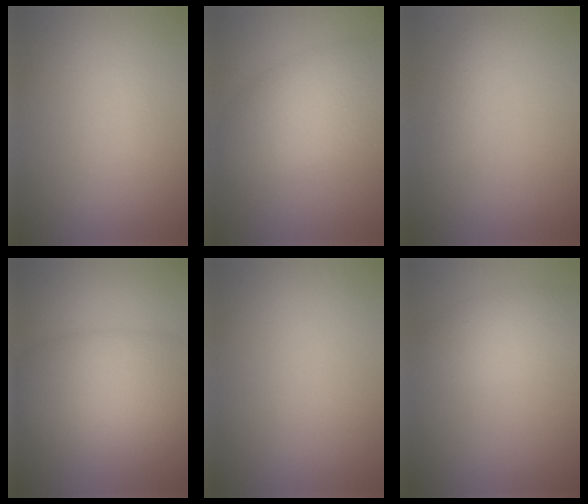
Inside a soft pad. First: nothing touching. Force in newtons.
{"total": 6.0, "press": 6.0, "slide": 0.1}
{"total": 1.3, "press": 1.3, "slide": 0.0}
{"total": 8.9, "press": 8.9, "slide": 0.4}
{"total": 0.0}
{"total": 2.9, "press": 2.9, "slide": 0.0}